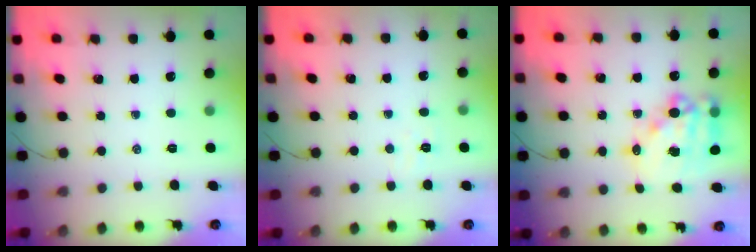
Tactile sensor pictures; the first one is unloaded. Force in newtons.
{"total": 3.0, "press": 2.9, "slide": 0.8}
{"total": 14.8, "press": 14.5, "slide": 3.1}